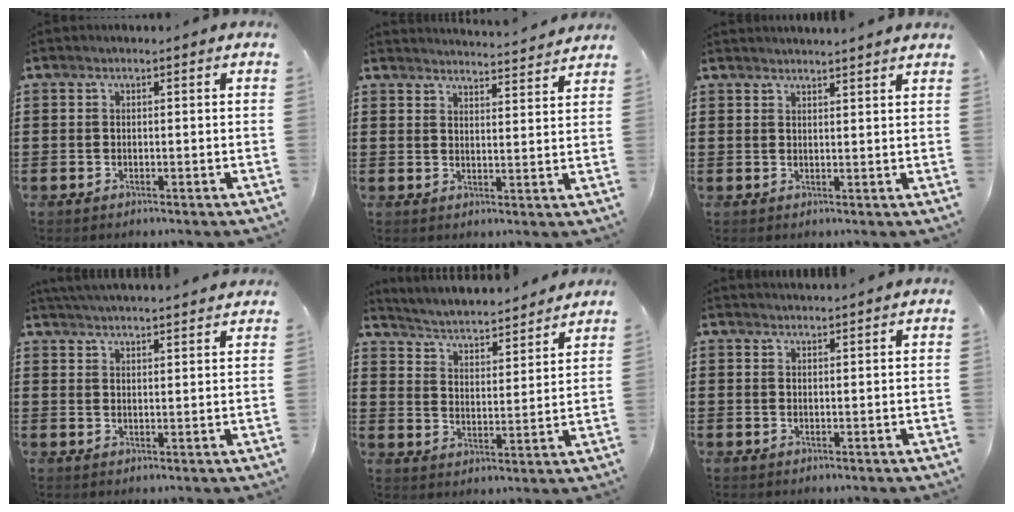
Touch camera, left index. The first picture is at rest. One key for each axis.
{"total": 3.6, "fx": 3.5, "fy": -0.6, "fz": 0.2, "tx": -0.008, "ty": -0.028, "tz": 0.059}
{"total": 2.1, "fx": 2.0, "fy": -0.5, "fz": 0.1, "tx": -0.006, "ty": -0.004, "tz": 0.040}
{"total": 3.6, "fx": 3.5, "fy": -0.5, "fz": 0.3, "tx": -0.016, "ty": -0.015, "tz": 0.064}
{"total": 3.4, "fx": 3.3, "fy": -0.3, "fz": 0.5, "tx": -0.030, "ty": -0.035, "tz": 0.048}
{"total": 1.5, "fx": 1.5, "fy": -0.2, "fz": 0.1, "tx": -0.004, "ty": 0.000, "tz": 0.029}